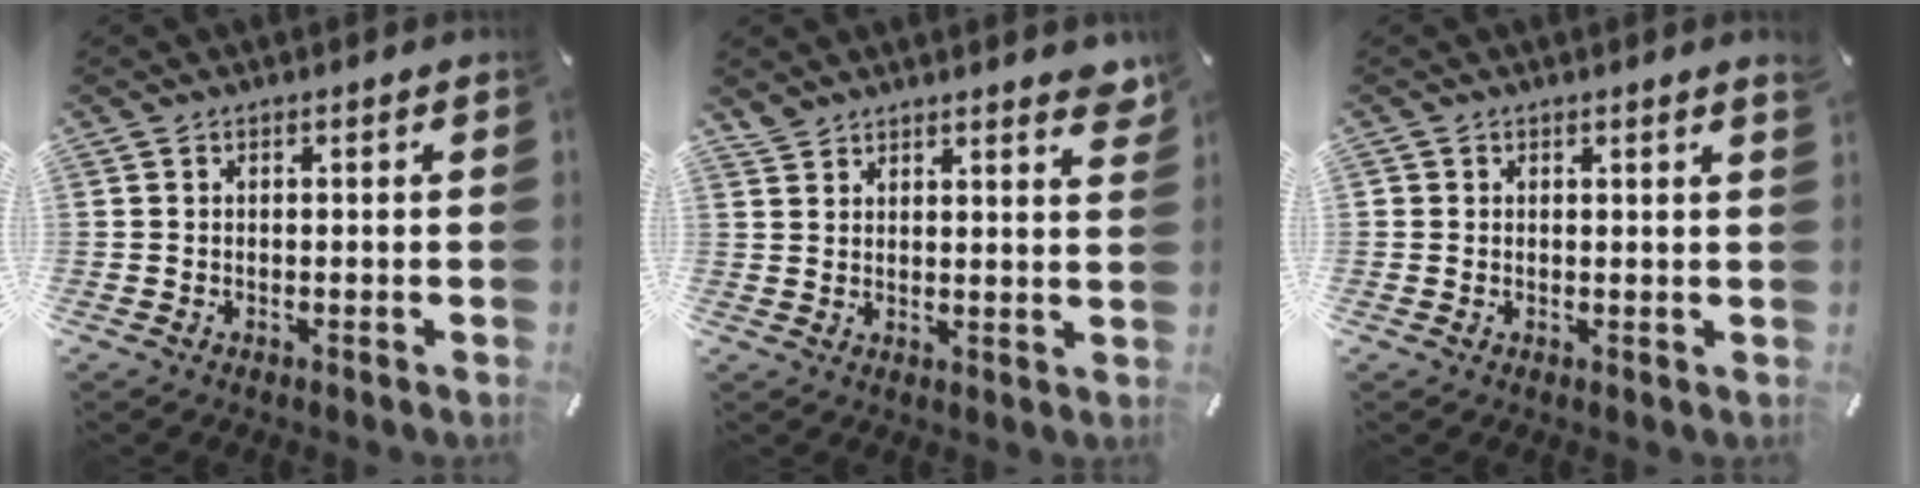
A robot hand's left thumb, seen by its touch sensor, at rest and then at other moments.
{"total": 5.0, "force": [4.4, 1.5, 1.7], "torque": [-0.030, -0.022, 0.081]}
{"total": 0.6, "force": [0.6, 0.0, 0.2], "torque": [-0.004, -0.001, 0.011]}